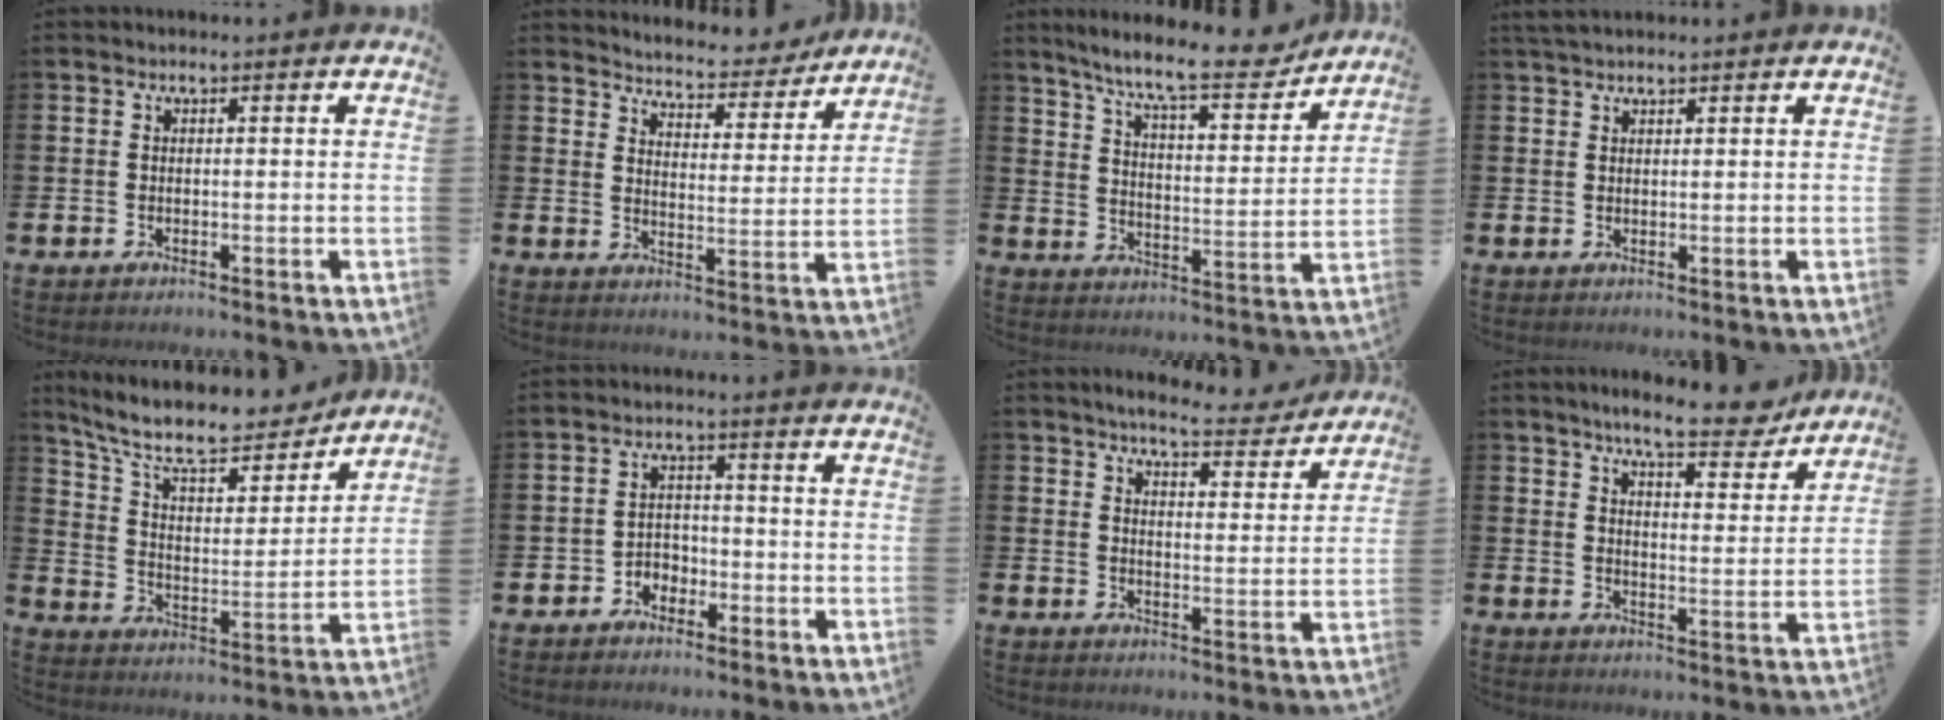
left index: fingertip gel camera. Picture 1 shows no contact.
{"total": 5.2, "force": [5.1, 0.7, 0.2], "torque": [-0.027, -0.043, 0.085]}
{"total": 10.4, "force": [9.2, 1.3, 4.7], "torque": [-0.111, -0.054, 0.155]}
{"total": 1.9, "force": [1.7, 0.5, 0.7], "torque": [-0.004, 0.000, 0.029]}
{"total": 11.3, "force": [9.9, 3.2, 4.5], "torque": [-0.117, -0.064, 0.168]}
{"total": 2.6, "force": [-2.1, 1.6, 0.2], "torque": [-0.018, 0.006, -0.047]}
{"total": 5.7, "force": [5.4, 0.6, 1.8], "torque": [-0.042, -0.032, 0.089]}
{"total": 8.6, "force": [7.7, 1.4, 3.5], "torque": [-0.063, -0.042, 0.132]}